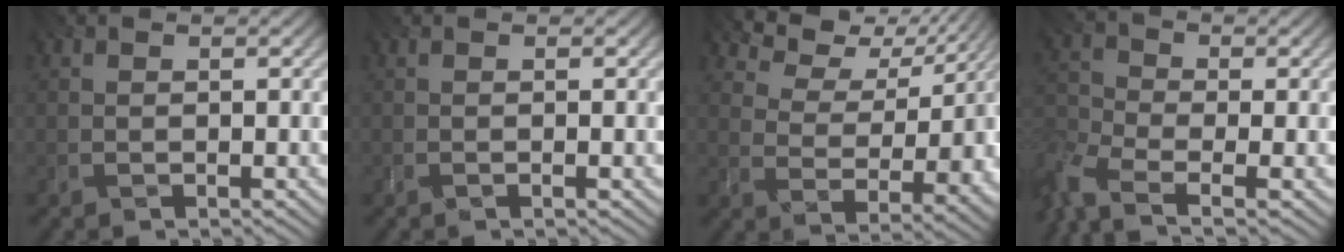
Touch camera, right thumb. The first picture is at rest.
{"total": 0.5, "force": [-0.1, -0.1, 0.5], "torque": [-0.004, 0.001, -0.012]}
{"total": 7.8, "force": [4.8, 4.1, 4.6], "torque": [-0.091, -0.001, 0.083]}
{"total": 6.6, "force": [-5.1, 2.5, 3.5], "torque": [-0.084, -0.015, -0.117]}